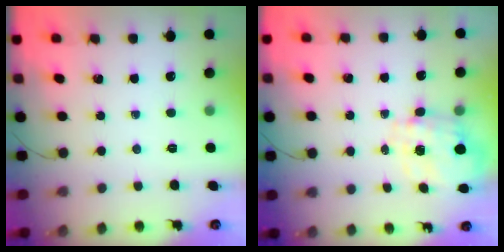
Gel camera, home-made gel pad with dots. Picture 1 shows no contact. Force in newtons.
{"total": 3.0, "press": 2.7, "slide": 1.2}